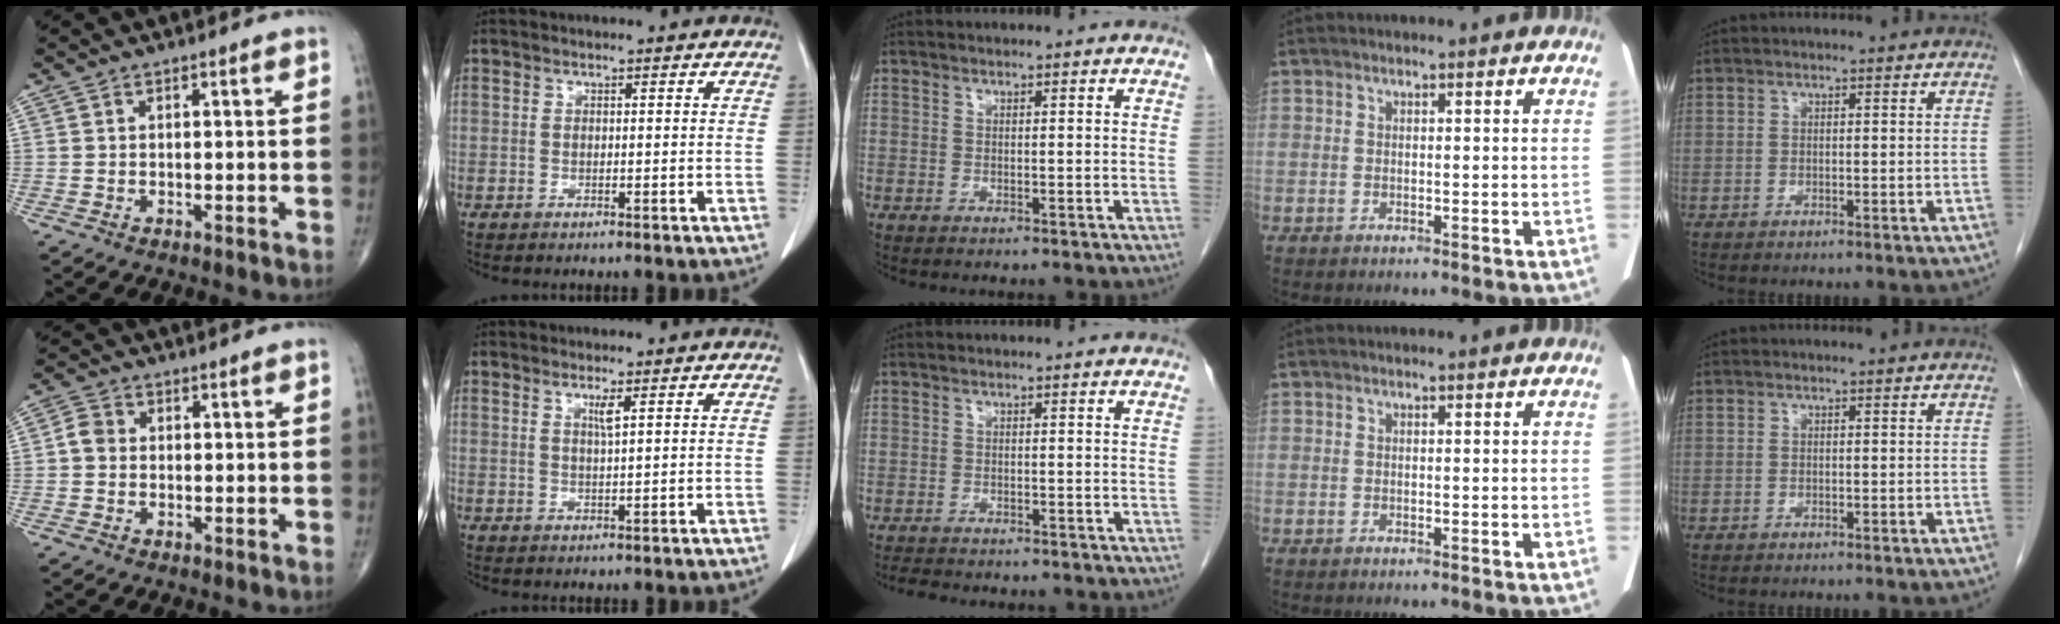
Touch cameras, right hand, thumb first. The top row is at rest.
{"thumb": {"total": 2.9, "force": [-0.1, 2.4, 1.5], "torque": [-0.023, 0.009, -0.008]}, "index": {"total": 1.6, "force": [0.8, -0.2, 1.4], "torque": [-0.030, -0.004, 0.016]}, "middle": {"total": 4.7, "force": [-4.2, 1.2, 1.7], "torque": [-0.030, -0.009, -0.062]}}